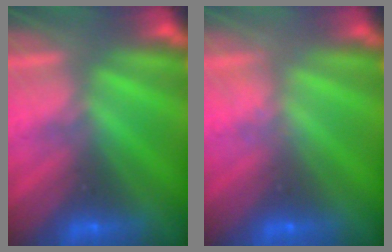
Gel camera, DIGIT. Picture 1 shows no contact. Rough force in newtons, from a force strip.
{"total": 1.7}